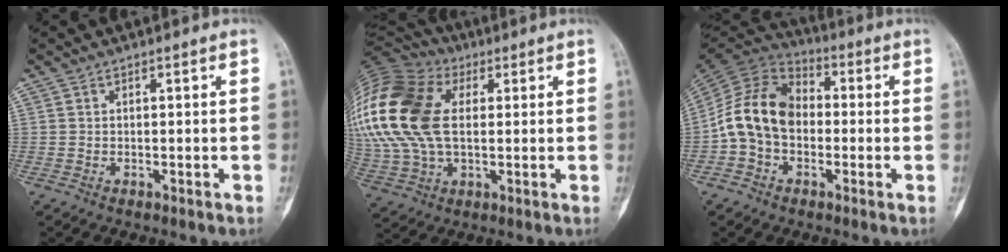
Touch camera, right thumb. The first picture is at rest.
{"total": 27.3, "force": [5.2, 17.2, 20.5], "torque": [-0.486, 0.031, 0.100]}
{"total": 13.4, "force": [-1.5, 9.9, 8.9], "torque": [-0.152, 0.038, -0.040]}